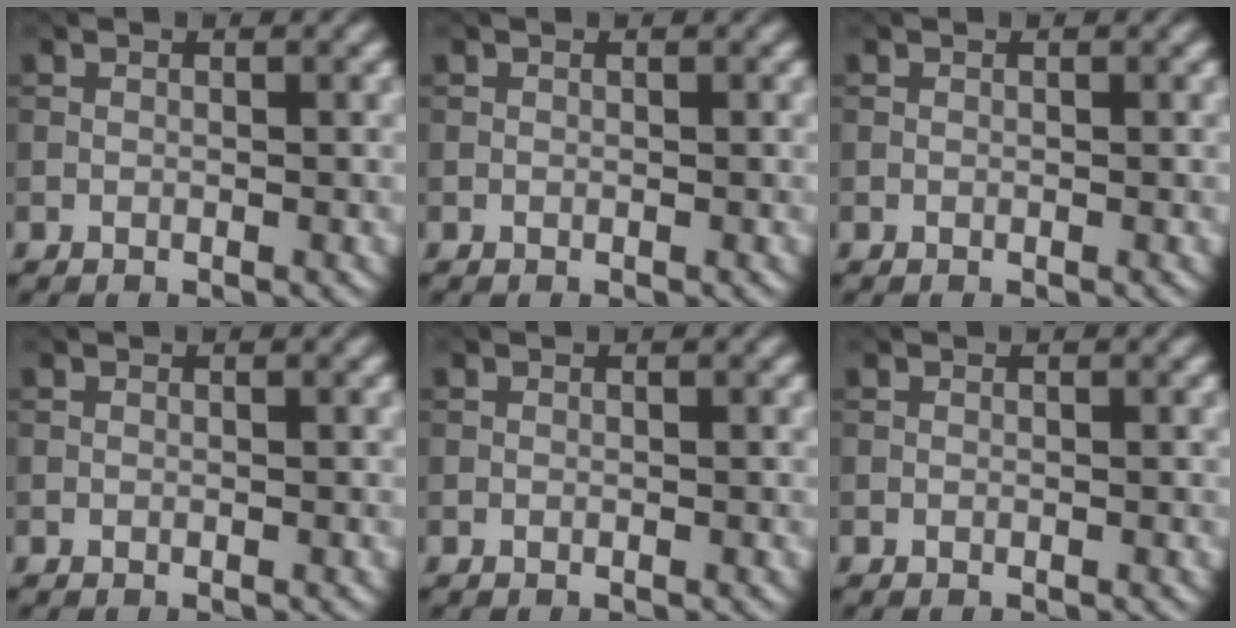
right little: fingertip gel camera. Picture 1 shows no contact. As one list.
[{"total": 0.0}, {"total": 0.0}, {"total": 0.0}, {"total": 0.0}, {"total": 0.0}]